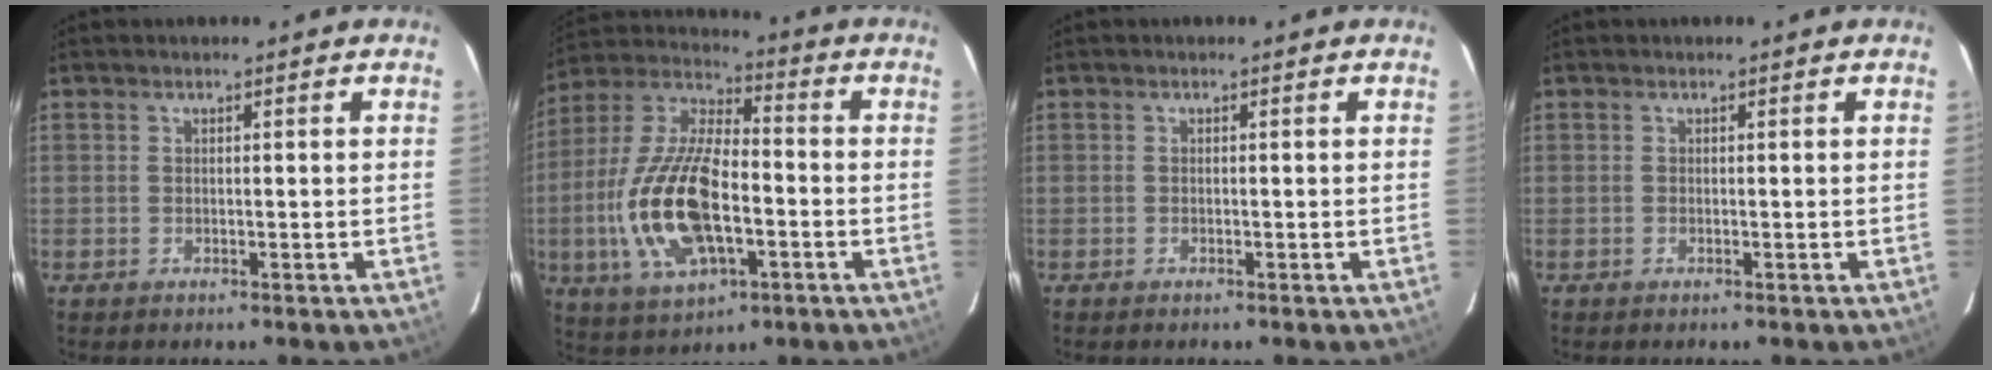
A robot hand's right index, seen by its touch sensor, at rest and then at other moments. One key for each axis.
{"total": 19.9, "fx": -4.8, "fy": 9.1, "fz": 17.0, "tx": -0.360, "ty": -0.004, "tz": -0.085}
{"total": 0.0}
{"total": 0.0}